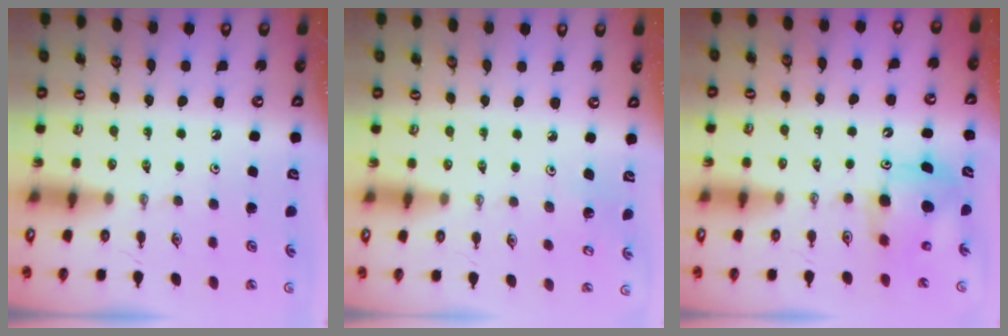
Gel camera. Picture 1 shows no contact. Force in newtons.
{"total": 3.0, "press": 2.9, "slide": 0.3}
{"total": 7.4, "press": 7.4, "slide": 0.2}